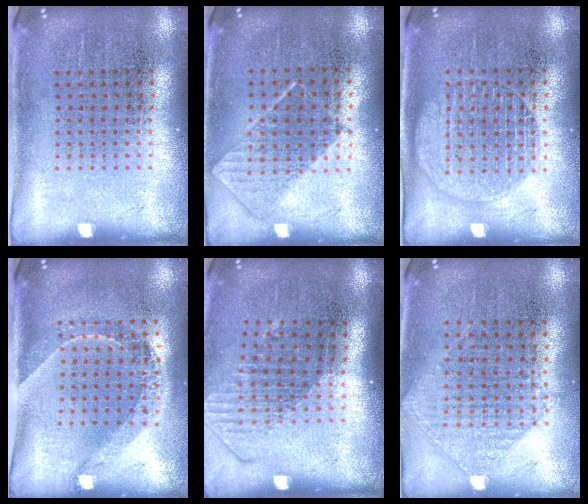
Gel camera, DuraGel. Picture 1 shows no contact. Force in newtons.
{"total": 0.8, "press": 0.8, "slide": 0.4}
{"total": 1.3, "press": 1.3, "slide": 0.1}
{"total": 1.6, "press": 1.3, "slide": 0.9}
{"total": 1.6, "press": 1.2, "slide": 1.0}
{"total": 1.0, "press": 0.9, "slide": 0.4}